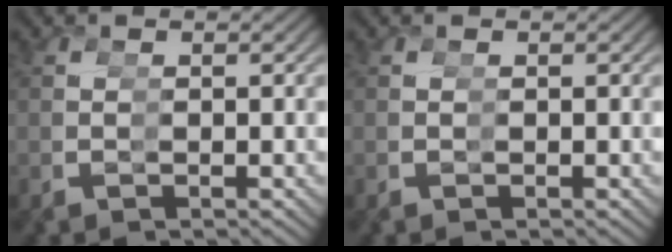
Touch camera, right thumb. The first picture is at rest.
{"total": 0.0}